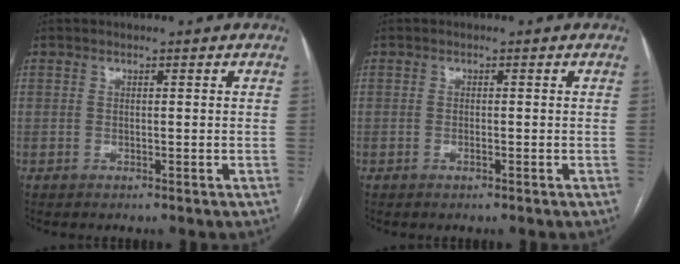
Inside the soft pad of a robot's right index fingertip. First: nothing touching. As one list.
[{"total": 0.7, "force": [-0.3, 0.0, 0.6], "torque": [-0.017, -0.001, -0.005]}]